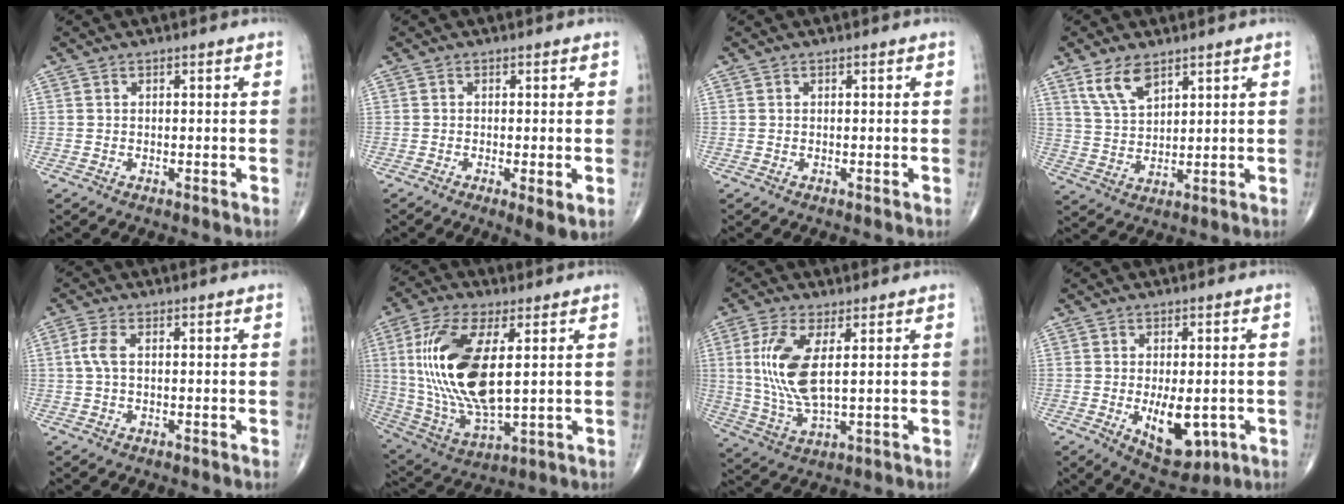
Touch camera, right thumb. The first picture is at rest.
{"total": 3.5, "force": [-0.9, 0.7, 3.3], "torque": [-0.060, -0.013, -0.019]}
{"total": 0.0}
{"total": 7.1, "force": [4.5, 3.4, 4.3], "torque": [-0.073, -0.021, 0.096]}
{"total": 3.1, "force": [0.3, 1.3, 2.8], "torque": [-0.075, 0.006, 0.002]}
{"total": 20.3, "force": [3.2, 8.5, 18.2], "torque": [-0.379, -0.019, 0.068]}
{"total": 11.3, "force": [2.2, 4.1, 10.3], "torque": [-0.236, -0.015, 0.050]}
{"total": 9.5, "force": [-2.1, 4.8, 7.9], "torque": [-0.100, -0.011, -0.018]}